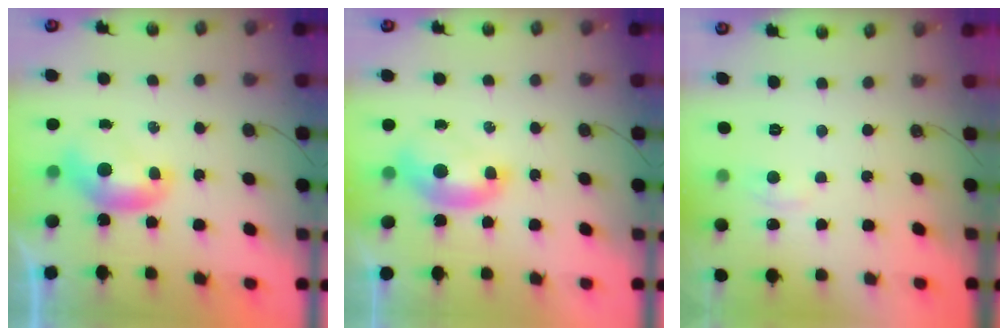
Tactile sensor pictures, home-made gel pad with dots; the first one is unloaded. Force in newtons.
{"total": 1.5, "press": 1.4, "slide": 0.6}
{"total": 2.9, "press": 2.9, "slide": 0.4}